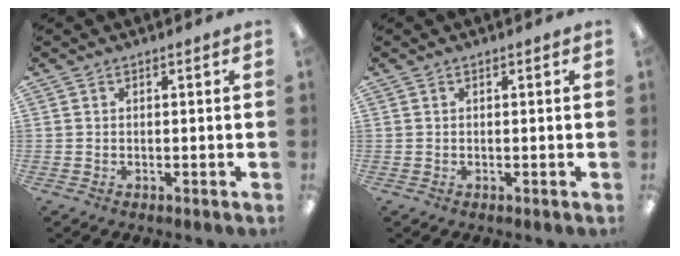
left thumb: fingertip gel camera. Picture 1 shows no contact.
{"total": 0.0}